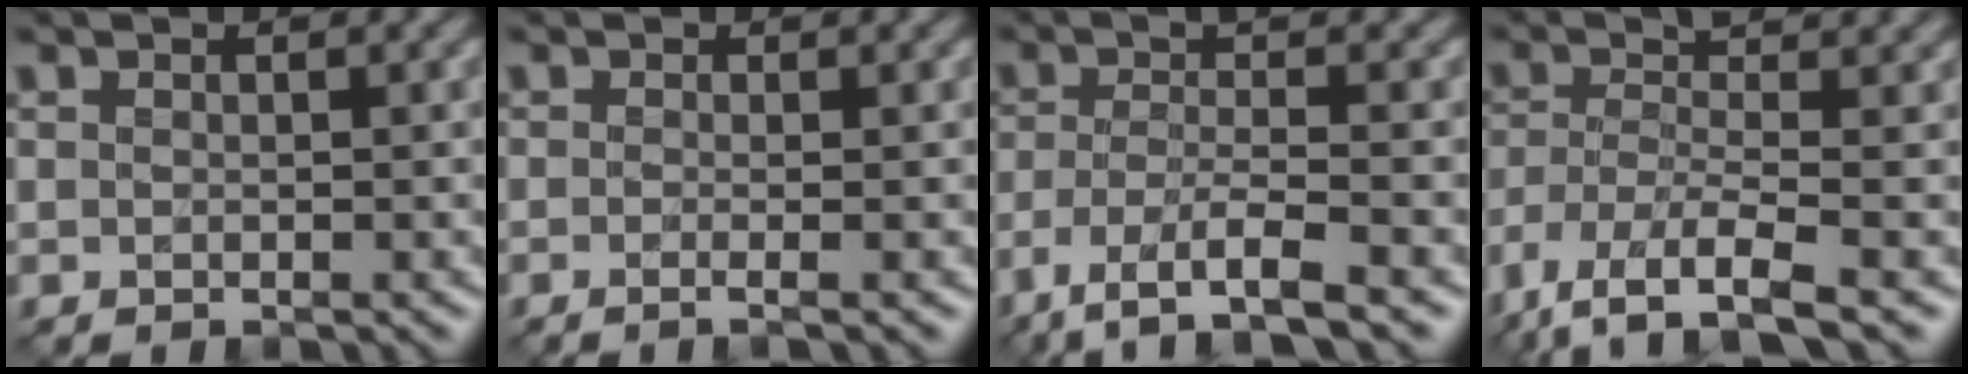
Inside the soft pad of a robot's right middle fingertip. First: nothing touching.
{"total": 2.0, "force": [-0.3, 0.9, 1.8], "torque": [-0.016, -0.011, -0.025]}
{"total": 6.1, "force": [-3.6, 1.1, 4.8], "torque": [-0.085, -0.009, -0.072]}
{"total": 7.8, "force": [-3.9, 2.1, 6.4], "torque": [-0.120, -0.003, -0.083]}